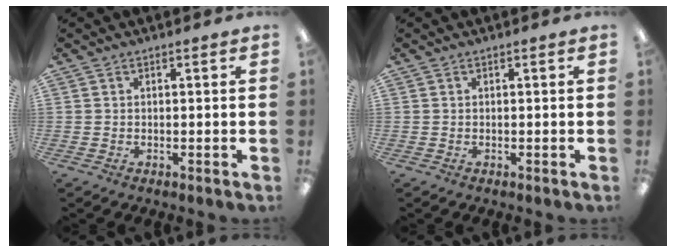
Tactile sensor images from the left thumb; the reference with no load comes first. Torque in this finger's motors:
{"motor_torque": [0.00, 0.00, 0.02, -0.02, 0.00]}